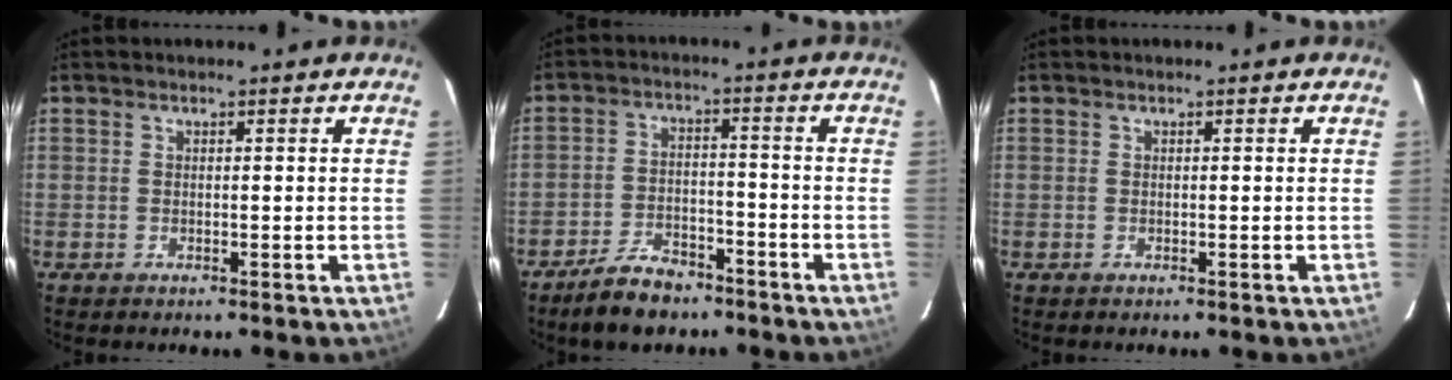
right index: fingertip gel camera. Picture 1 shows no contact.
{"total": 8.5, "force": [-6.6, 3.9, 3.7], "torque": [-0.094, 0.013, -0.105]}
{"total": 0.0}